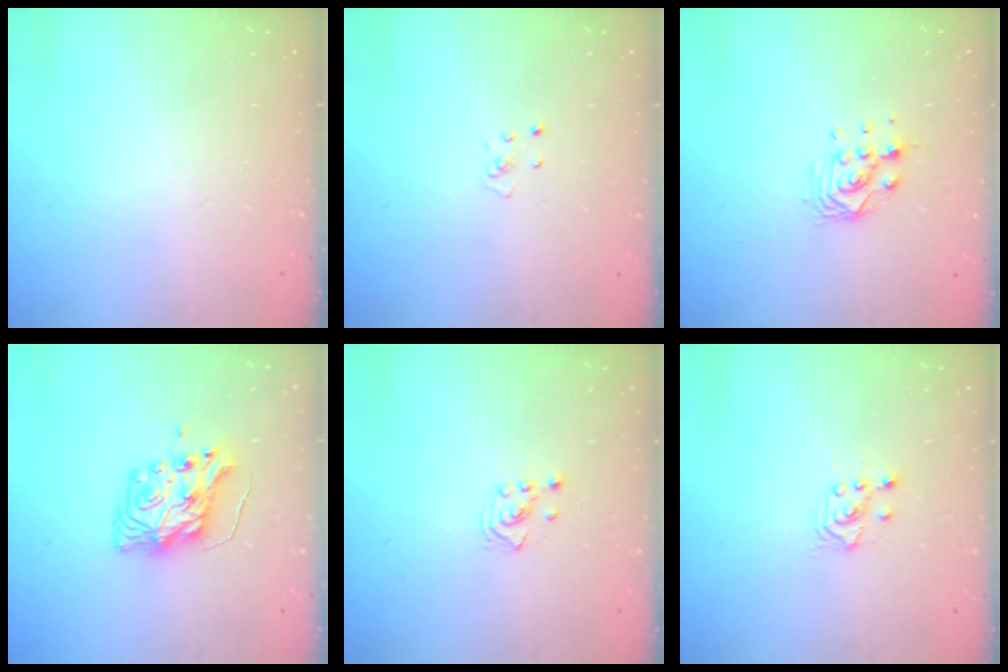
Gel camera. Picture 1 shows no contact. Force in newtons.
{"total": 2.3, "press": 2.3, "slide": 0.2}
{"total": 6.1, "press": 6.1, "slide": 0.9}
{"total": 8.9, "press": 8.9, "slide": 0.3}
{"total": 2.6, "press": 2.4, "slide": 0.9}
{"total": 2.5, "press": 2.4, "slide": 0.7}